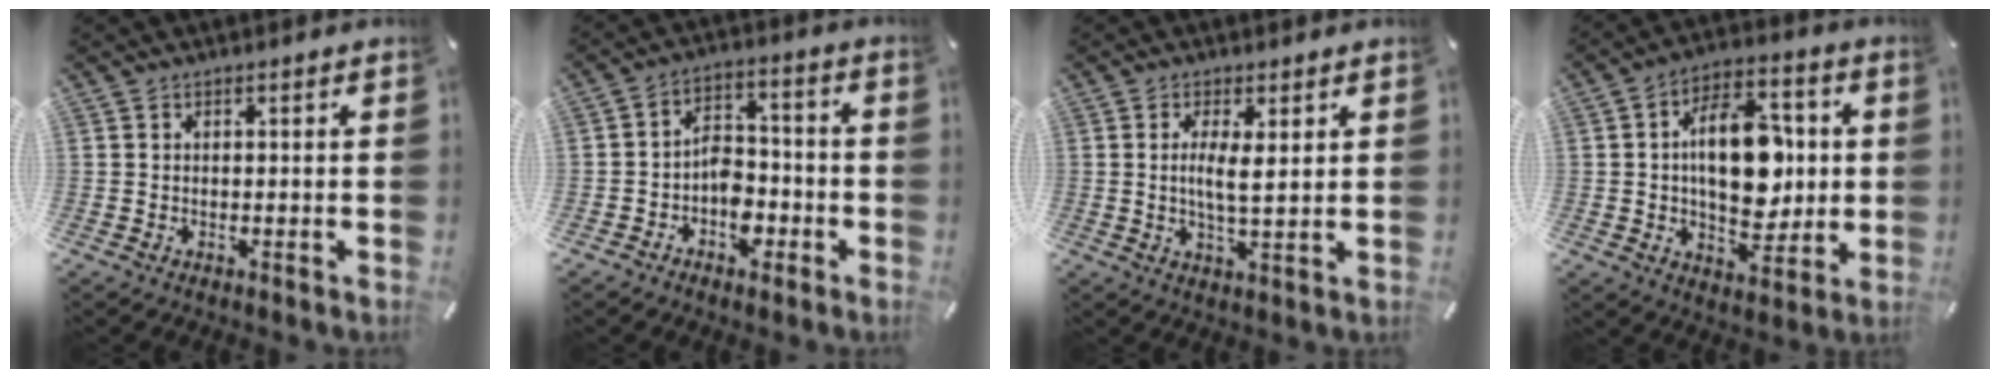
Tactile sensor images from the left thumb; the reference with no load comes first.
{"total": 7.0, "force": [-3.5, 5.0, 3.6], "torque": [-0.051, 0.019, -0.061]}
{"total": 5.3, "force": [1.1, 1.4, 4.9], "torque": [-0.091, -0.005, 0.017]}
{"total": 16.8, "force": [1.0, 10.3, 13.2], "torque": [-0.208, 0.006, 0.018]}